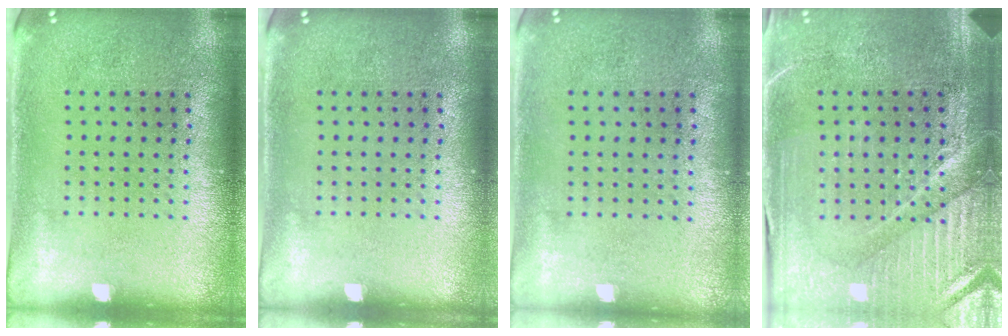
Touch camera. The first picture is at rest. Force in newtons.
{"total": 0.0}
{"total": 0.0}
{"total": 4.0, "press": 3.8, "slide": 1.2}